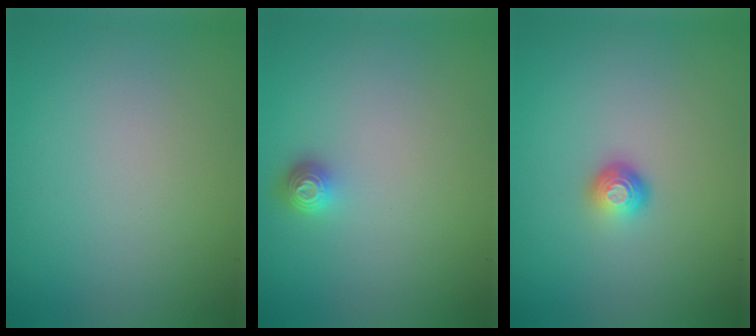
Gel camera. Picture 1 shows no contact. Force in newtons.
{"total": 1.3, "press": 1.1, "slide": 0.8}
{"total": 1.6, "press": 1.1, "slide": 1.2}